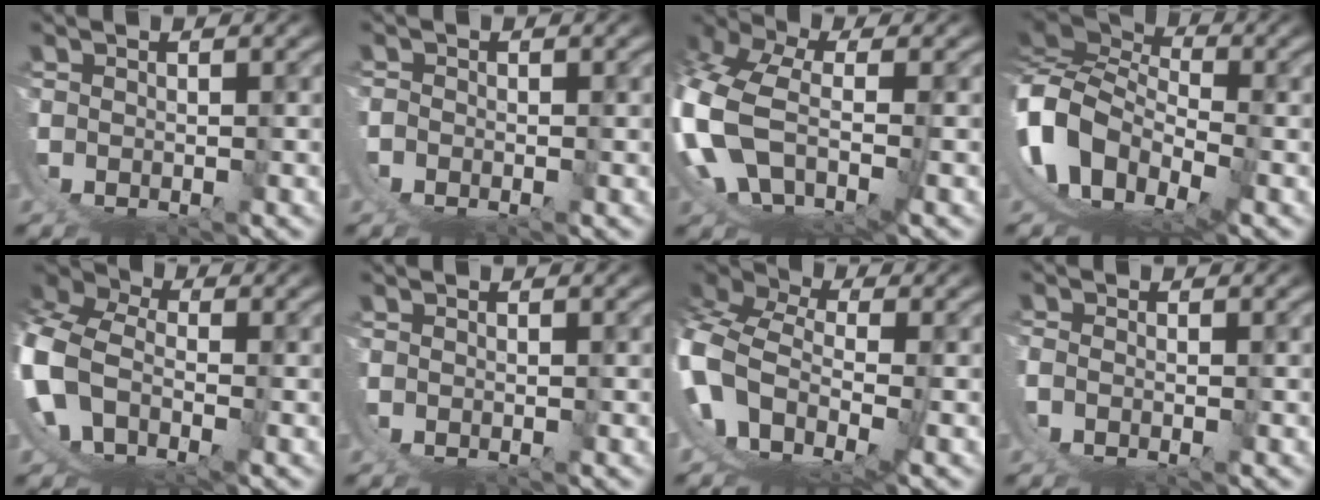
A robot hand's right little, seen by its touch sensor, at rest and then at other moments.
{"total": 0.9, "force": [-0.8, -0.3, 0.2], "torque": [0.004, 0.001, -0.018]}
{"total": 8.9, "force": [-1.4, 6.1, 6.4], "torque": [-0.192, -0.042, -0.011]}
{"total": 14.9, "force": [-1.9, 11.9, 8.9], "torque": [-0.230, -0.055, -0.029]}
{"total": 11.0, "force": [-1.1, 8.6, 6.7], "torque": [-0.172, -0.018, -0.029]}
{"total": 0.0}
{"total": 10.5, "force": [-1.0, 7.8, 6.9], "torque": [-0.174, -0.037, -0.015]}
{"total": 1.3, "force": [-0.5, -0.8, 0.9], "torque": [-0.012, -0.005, -0.008]}